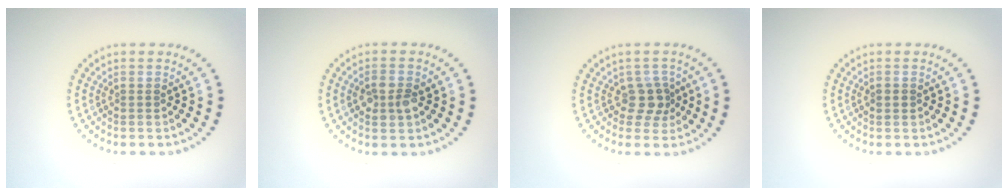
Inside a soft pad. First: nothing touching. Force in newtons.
{"total": 2.5, "press": 2.5, "slide": 0.1}
{"total": 2.3, "press": 1.9, "slide": 1.4}
{"total": 0.9, "press": 0.9, "slide": 0.0}